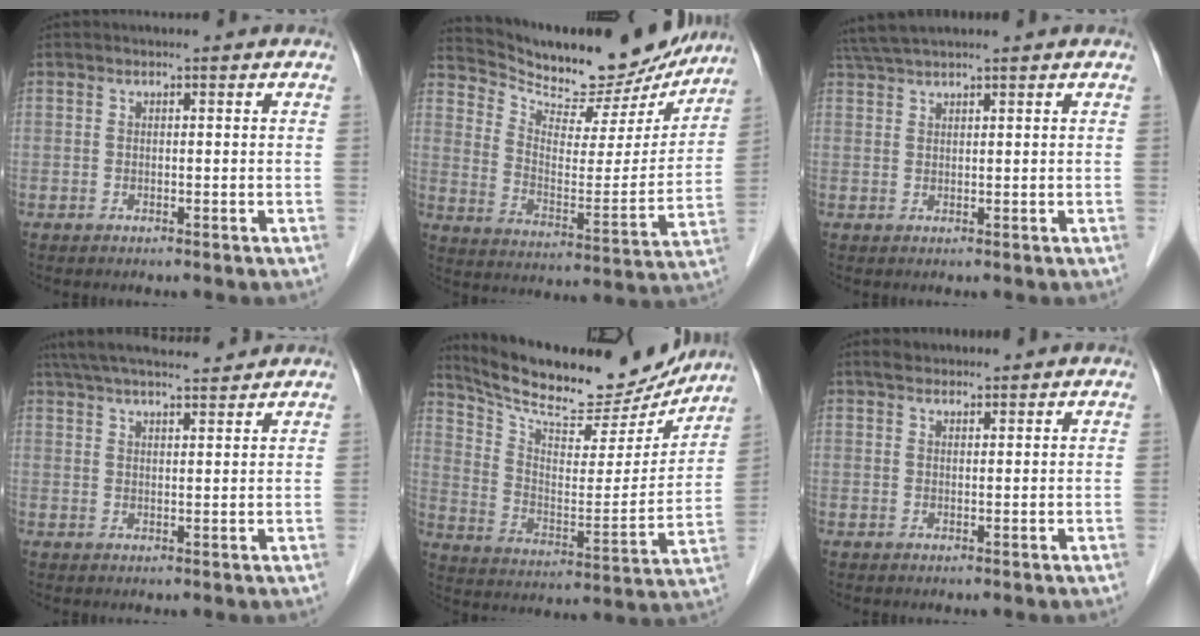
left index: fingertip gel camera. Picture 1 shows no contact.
{"total": 19.8, "force": [18.5, 5.2, 4.9], "torque": [-0.079, -0.032, 0.265]}
{"total": 4.3, "force": [3.9, 0.1, 1.8], "torque": [-0.037, 0.027, 0.077]}
{"total": 12.1, "force": [10.8, 1.5, 5.2], "torque": [-0.090, 0.030, 0.167]}
{"total": 20.6, "force": [18.8, 5.0, 6.7], "torque": [-0.116, -0.020, 0.282]}
{"total": 1.8, "force": [1.5, 0.9, 0.4], "torque": [-0.011, 0.007, 0.023]}